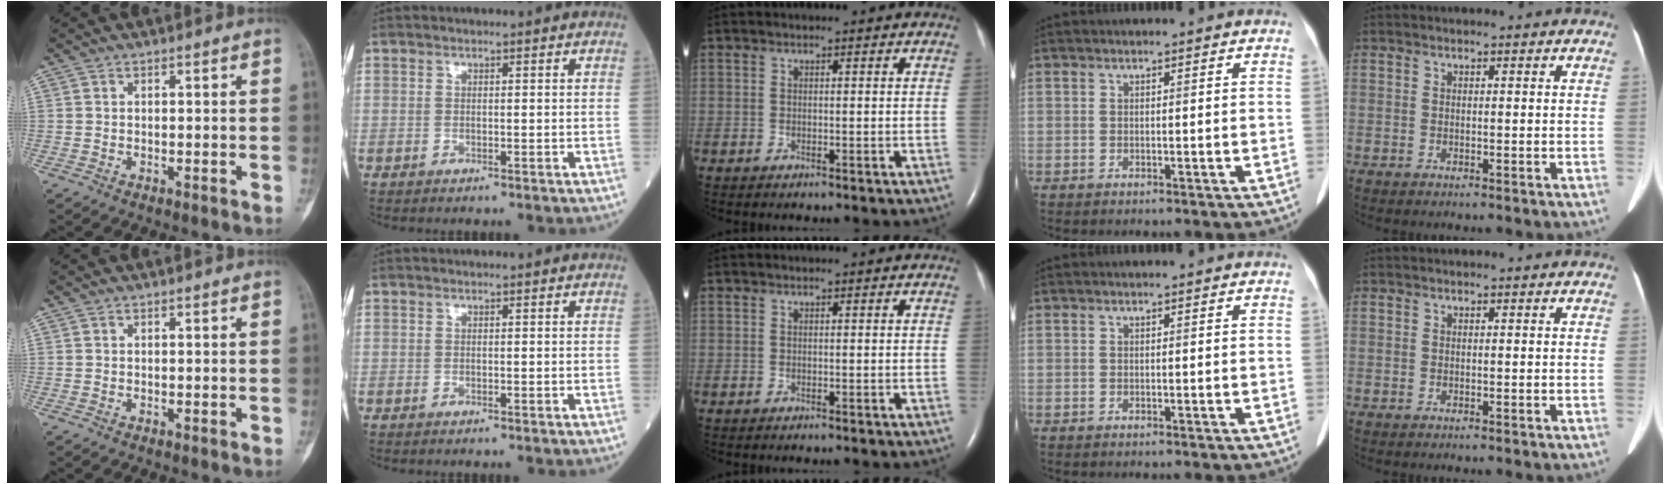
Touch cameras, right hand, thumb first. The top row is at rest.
{}